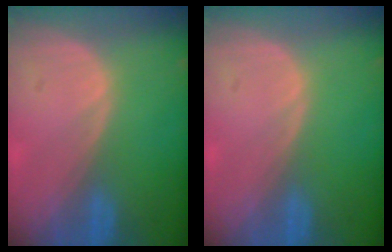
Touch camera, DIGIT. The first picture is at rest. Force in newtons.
{"total": 0.0}